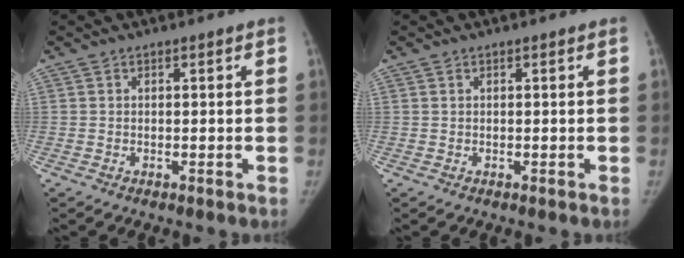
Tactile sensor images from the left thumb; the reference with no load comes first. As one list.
[{"total": 0.0}]